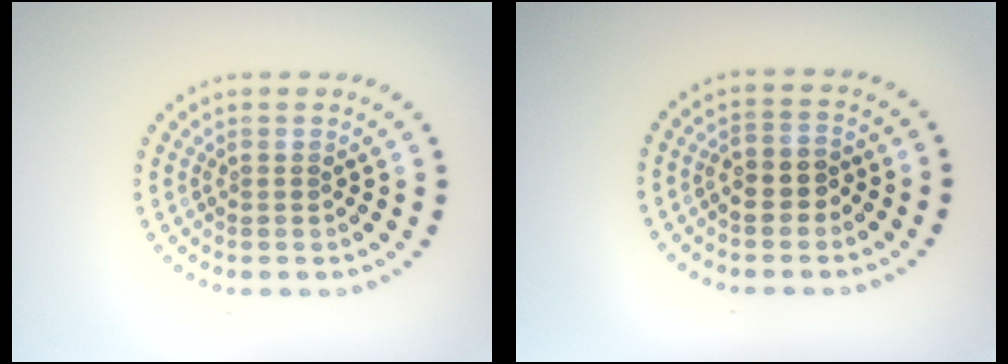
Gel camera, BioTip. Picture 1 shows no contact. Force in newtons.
{"total": 2.5, "press": 2.4, "slide": 0.8}